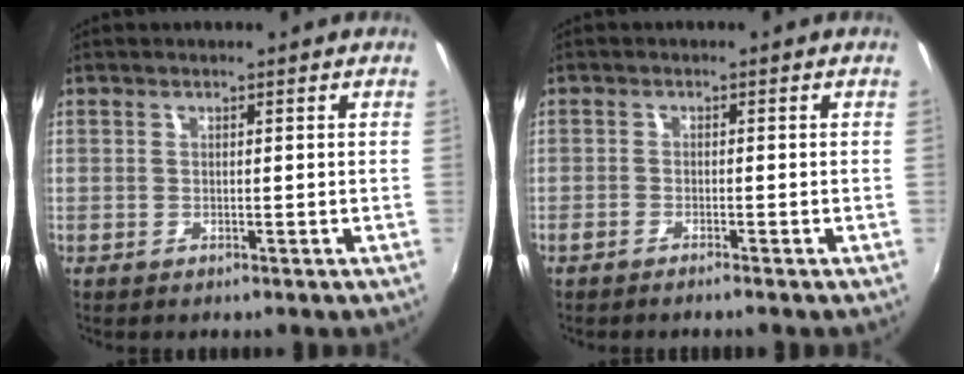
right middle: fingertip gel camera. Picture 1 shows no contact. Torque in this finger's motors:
{"motor_torque": [-0.04, -0.12, -0.02, -0.01]}